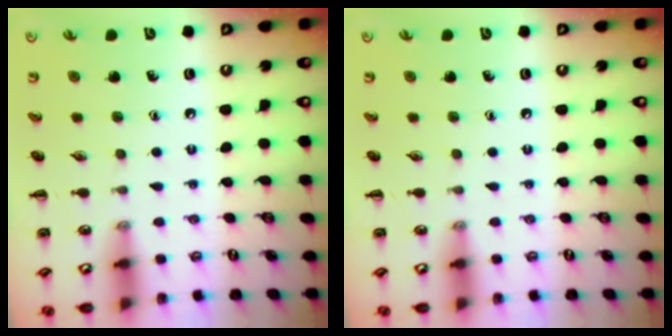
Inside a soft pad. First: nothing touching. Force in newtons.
{"total": 0.0}